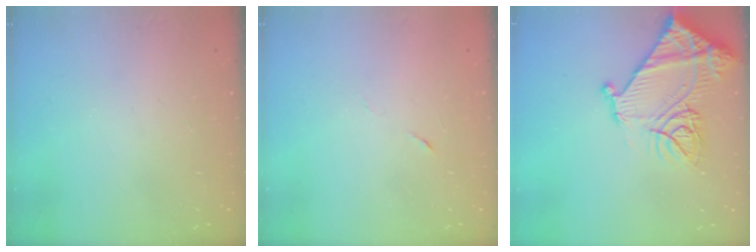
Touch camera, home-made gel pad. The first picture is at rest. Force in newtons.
{"total": 2.9, "press": 2.7, "slide": 1.0}
{"total": 19.9, "press": 19.8, "slide": 2.1}